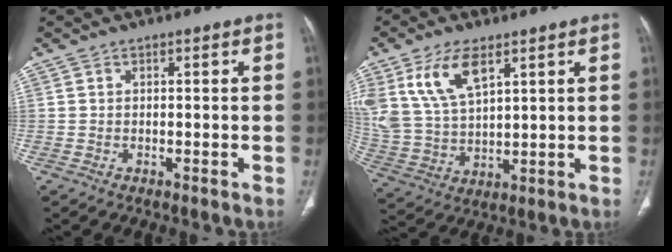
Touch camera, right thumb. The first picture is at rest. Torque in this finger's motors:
{"motor_torque": [0.64, 3.16, 0.96, 1.14, 0.36]}